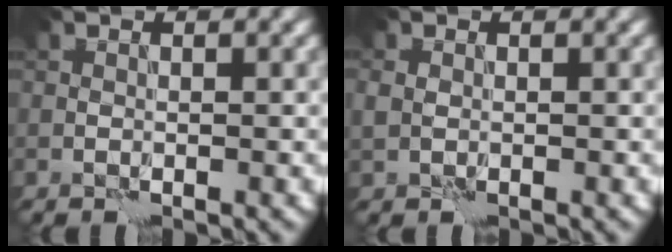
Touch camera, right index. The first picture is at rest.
{"total": 0.9, "force": [0.0, 0.8, 0.3], "torque": [-0.007, -0.004, -0.001]}